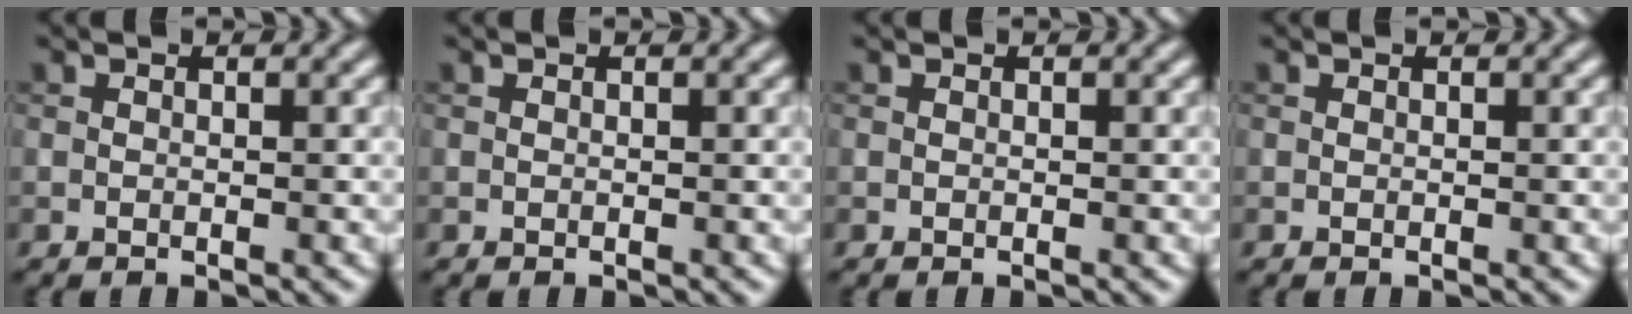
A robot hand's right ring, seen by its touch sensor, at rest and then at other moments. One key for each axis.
{"total": 0.0}
{"total": 0.0}
{"total": 0.0}